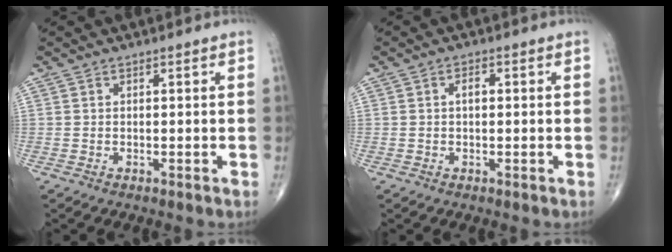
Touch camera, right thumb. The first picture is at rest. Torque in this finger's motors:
{"motor_torque": [0.36, 0.70, 0.19, -0.02, 0.00]}